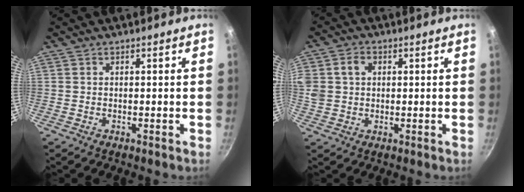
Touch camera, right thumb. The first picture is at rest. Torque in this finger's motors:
{"motor_torque": [0.78, 1.02, 0.95, 0.31, 0.06]}